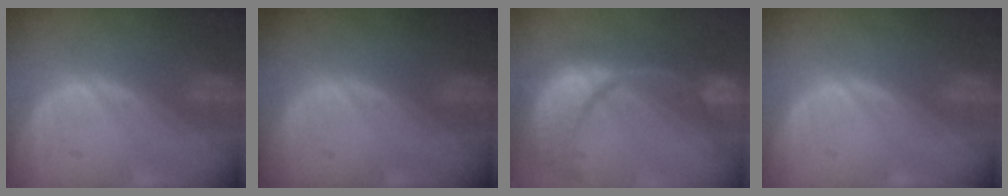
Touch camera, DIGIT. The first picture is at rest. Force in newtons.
{"total": 0.0}
{"total": 13.7, "press": 10.9, "slide": 8.4}
{"total": 0.0}